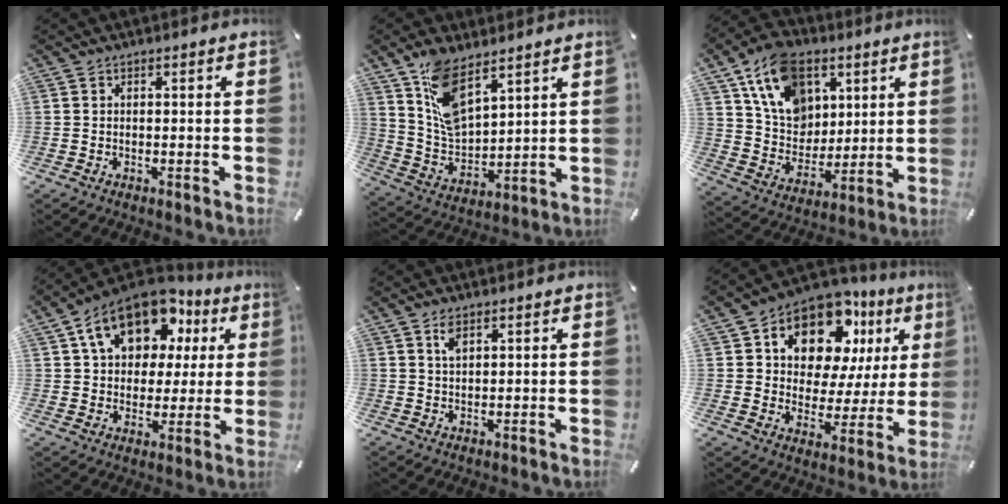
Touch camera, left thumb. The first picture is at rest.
{"total": 12.0, "force": [8.1, 5.7, 6.9], "torque": [-0.152, -0.037, 0.155]}
{"total": 16.6, "force": [7.9, 12.3, 7.9], "torque": [-0.152, -0.027, 0.155]}
{"total": 15.9, "force": [7.5, 11.0, 8.6], "torque": [-0.145, -0.023, 0.139]}
{"total": 2.8, "force": [1.6, 1.3, 1.9], "torque": [-0.034, -0.003, 0.028]}
{"total": 13.6, "force": [8.2, 8.6, 6.7], "torque": [-0.112, -0.059, 0.145]}